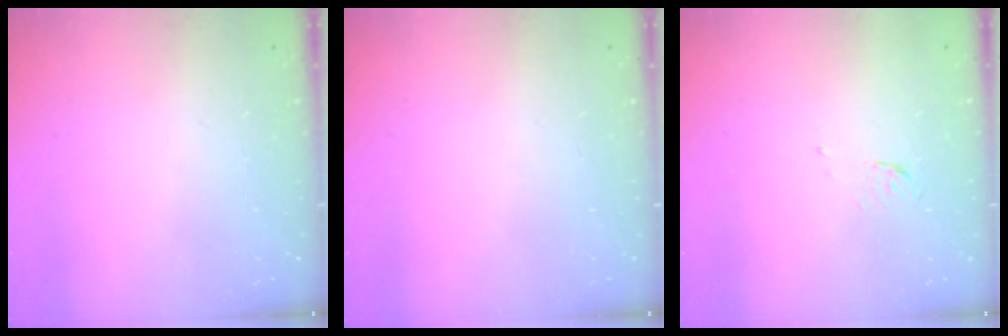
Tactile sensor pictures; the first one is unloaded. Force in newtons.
{"total": 0.0}
{"total": 3.5, "press": 3.4, "slide": 0.8}